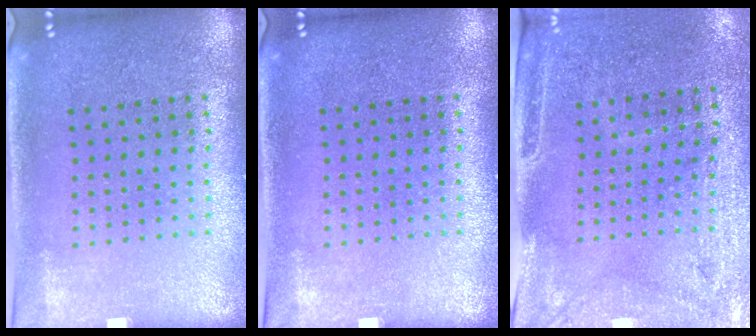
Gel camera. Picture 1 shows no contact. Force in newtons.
{"total": 0.0}
{"total": 2.9, "press": 2.4, "slide": 1.5}